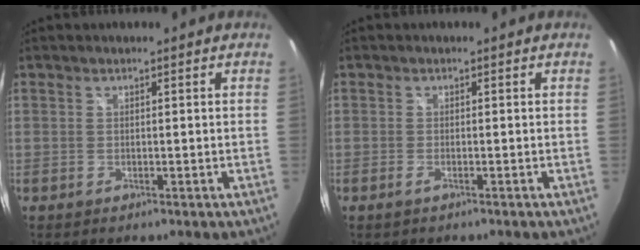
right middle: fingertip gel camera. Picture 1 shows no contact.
{"total": 1.2, "force": [-0.8, 0.4, 0.9], "torque": [-0.019, -0.002, -0.015]}